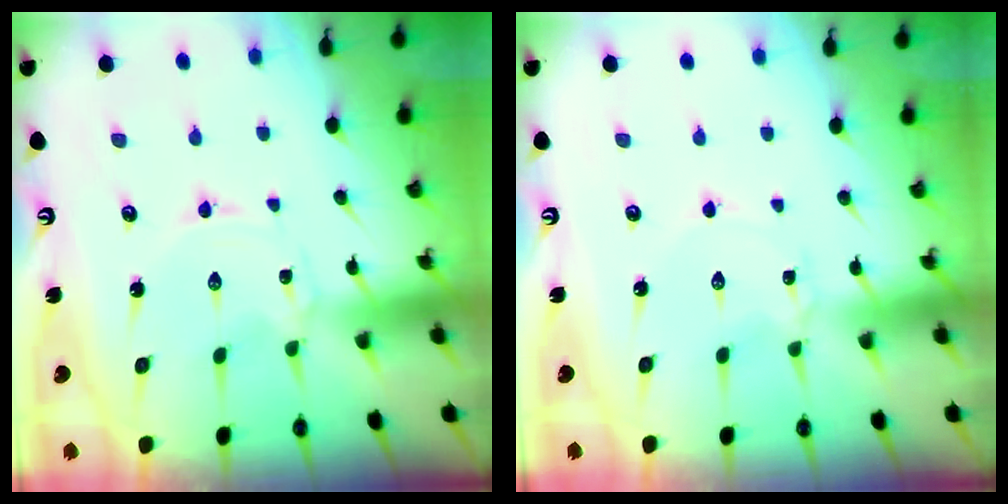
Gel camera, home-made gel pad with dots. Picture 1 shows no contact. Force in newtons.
{"total": 0.8, "press": 0.8, "slide": 0.1}